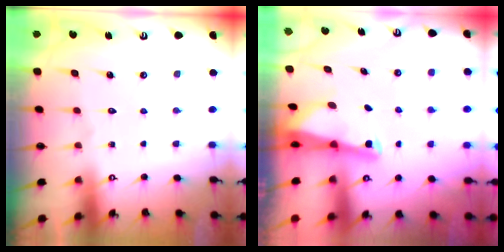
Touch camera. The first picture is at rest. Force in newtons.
{"total": 2.6, "press": 2.6, "slide": 0.2}